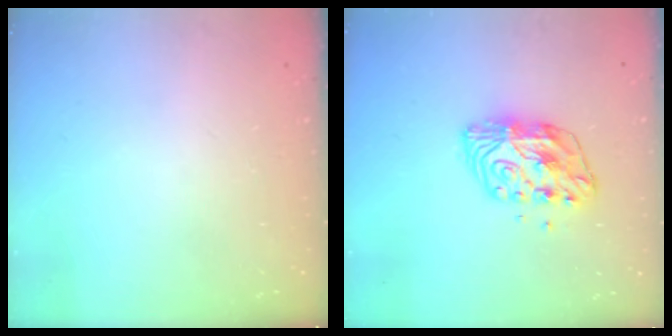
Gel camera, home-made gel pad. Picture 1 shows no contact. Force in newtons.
{"total": 9.7, "press": 9.7, "slide": 0.9}